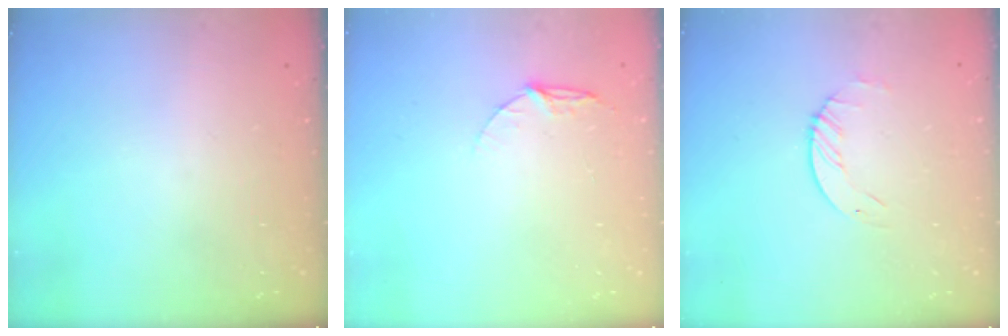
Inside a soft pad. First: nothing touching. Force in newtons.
{"total": 5.4, "press": 5.4, "slide": 0.5}
{"total": 1.7, "press": 1.7, "slide": 0.2}